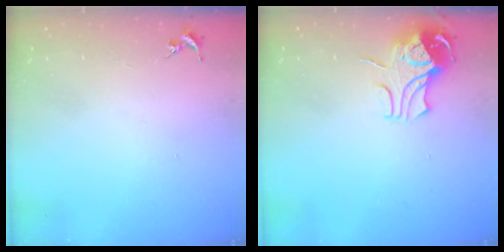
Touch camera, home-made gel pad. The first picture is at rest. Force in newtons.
{"total": 9.3, "press": 9.3, "slide": 1.2}